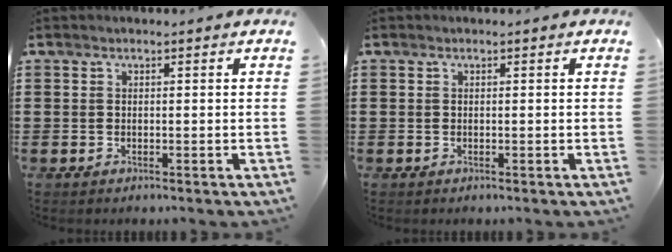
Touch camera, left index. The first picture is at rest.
{"total": 0.0}